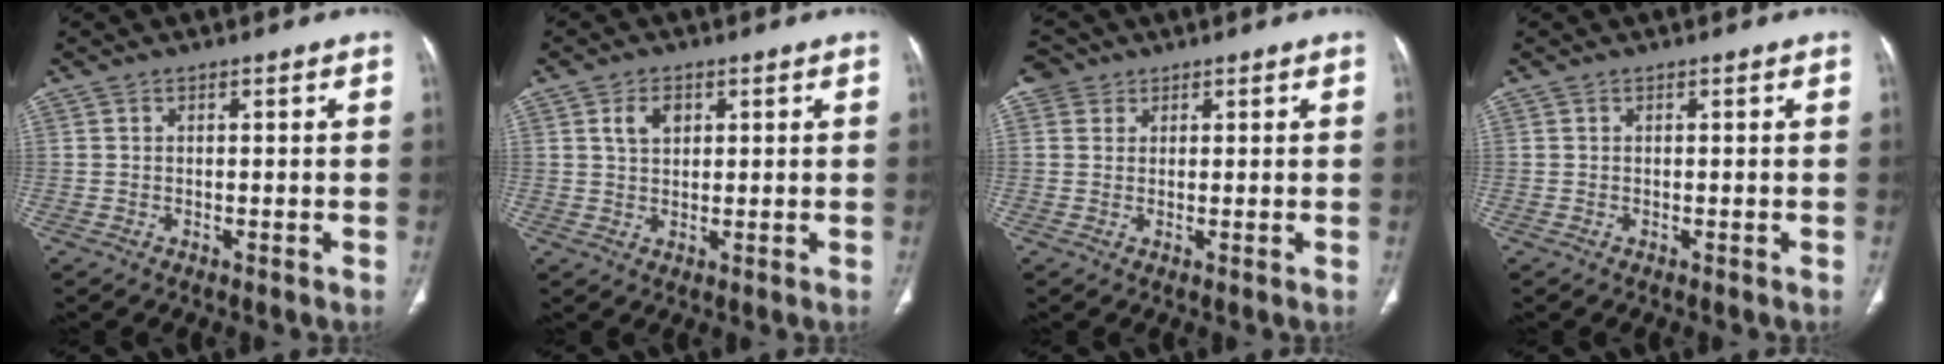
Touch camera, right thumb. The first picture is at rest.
{"total": 3.8, "force": [1.5, 2.5, 2.4], "torque": [-0.034, -0.002, 0.029]}
{"total": 3.1, "force": [1.6, 2.7, 0.2], "torque": [0.013, 0.001, 0.021]}
{"total": 0.0}